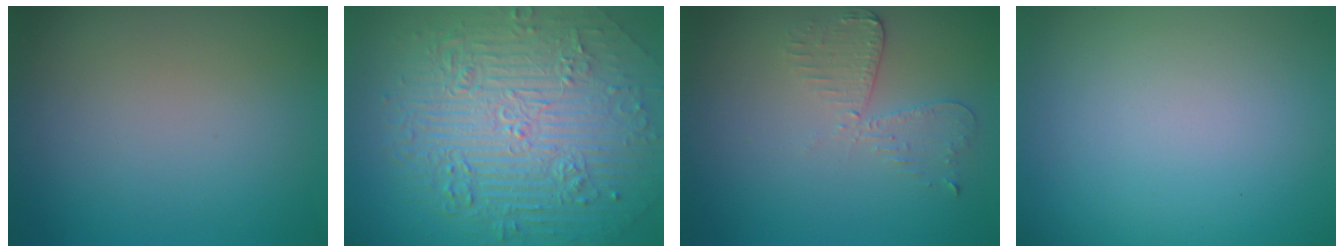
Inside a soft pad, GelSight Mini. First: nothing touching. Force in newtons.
{"total": 10.9, "press": 7.2, "slide": 8.3}
{"total": 2.6, "press": 2.3, "slide": 1.3}
{"total": 0.0}